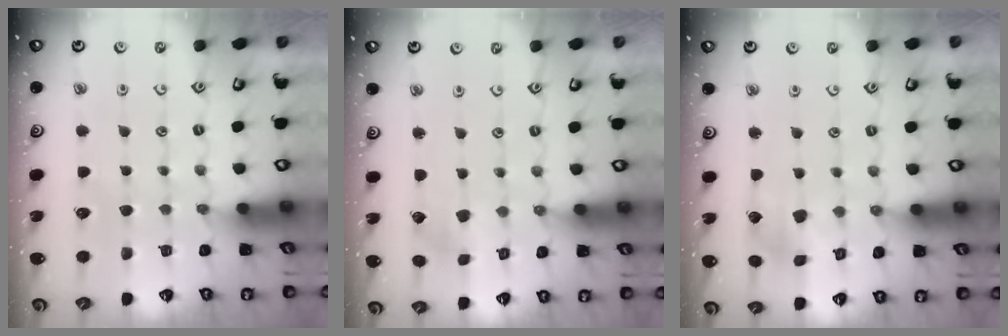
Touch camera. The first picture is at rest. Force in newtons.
{"total": 1.8, "press": 1.8, "slide": 0.1}
{"total": 5.2, "press": 5.2, "slide": 0.5}